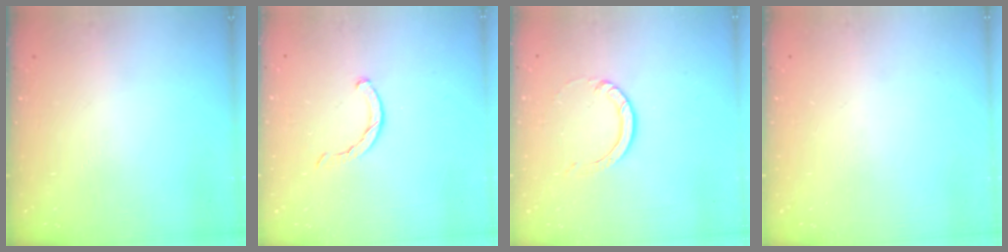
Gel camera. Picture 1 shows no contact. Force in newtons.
{"total": 1.8, "press": 1.8, "slide": 0.3}
{"total": 3.2, "press": 3.2, "slide": 0.3}
{"total": 0.0}